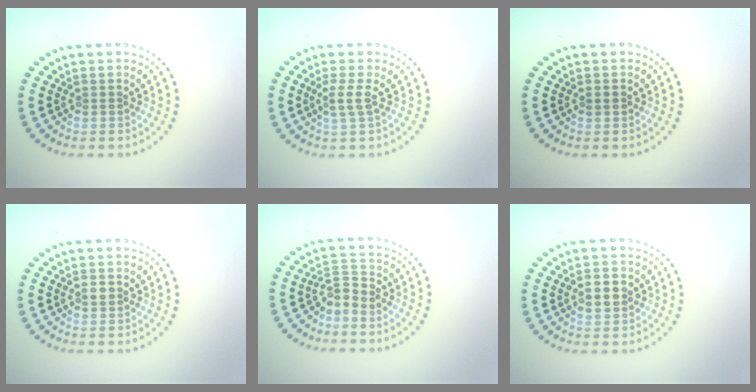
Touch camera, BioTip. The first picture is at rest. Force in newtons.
{"total": 1.8, "press": 1.4, "slide": 1.1}
{"total": 0.6, "press": 0.6, "slide": 0.0}
{"total": 1.0, "press": 1.0, "slide": 0.3}
{"total": 2.2, "press": 1.5, "slide": 1.6}
{"total": 2.8, "press": 2.8, "slide": 0.0}